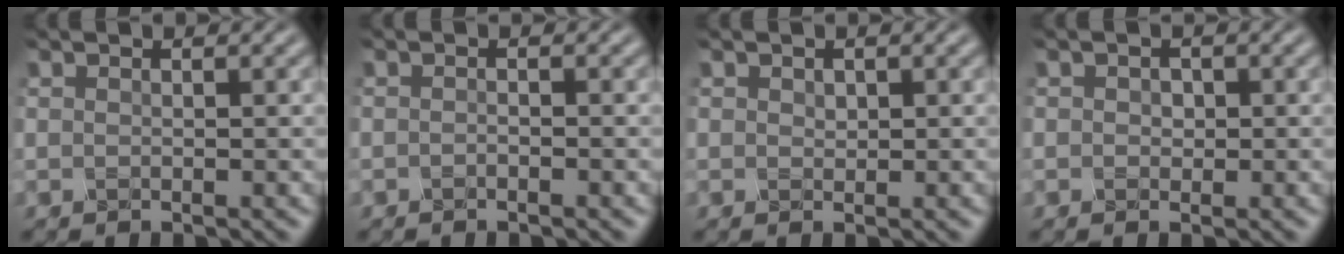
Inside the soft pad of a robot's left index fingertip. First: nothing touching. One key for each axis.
{"total": 0.8, "fx": -0.8, "fy": 0.1, "fz": 0.1, "tx": -0.003, "ty": 0.002, "tz": -0.018}
{"total": 0.6, "fx": 0.1, "fy": 0.5, "fz": 0.2, "tx": -0.006, "ty": -0.001, "tz": 0.002}
{"total": 1.1, "fx": -0.2, "fy": 1.0, "fz": 0.4, "tx": -0.010, "ty": 0.001, "tz": -0.006}